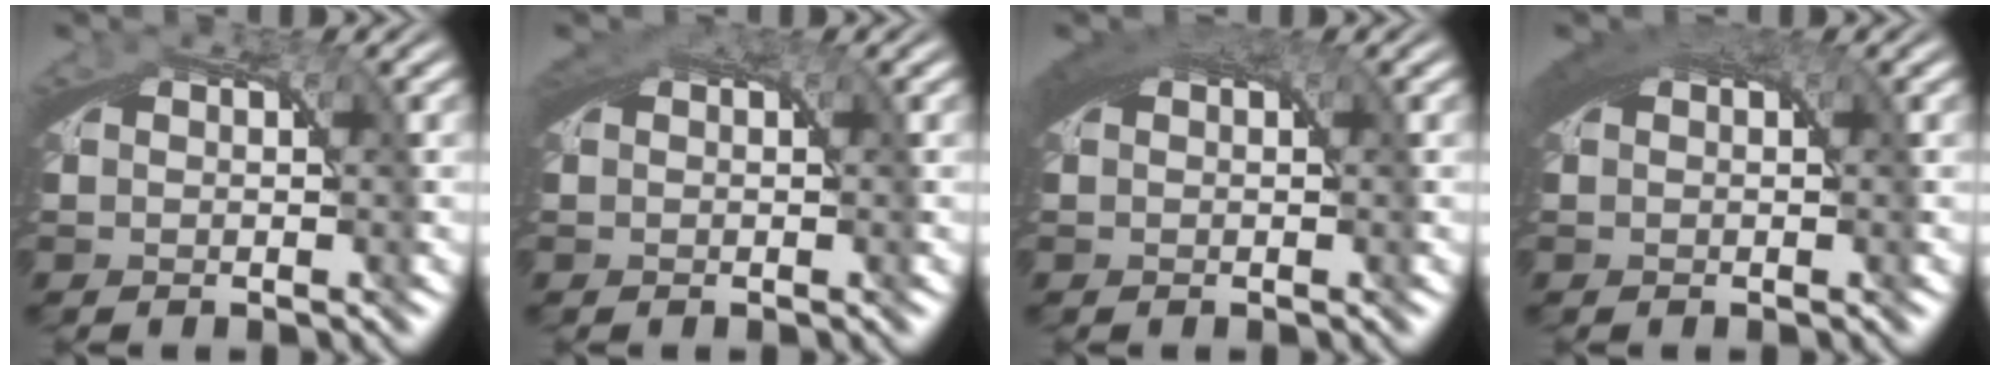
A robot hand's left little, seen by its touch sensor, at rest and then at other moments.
{"total": 1.2, "force": [0.5, 0.8, 0.8], "torque": [-0.017, -0.003, 0.007]}
{"total": 2.7, "force": [0.9, 1.3, 2.2], "torque": [-0.043, -0.003, 0.016]}
{"total": 2.8, "force": [0.9, 1.4, 2.2], "torque": [-0.045, -0.003, 0.016]}